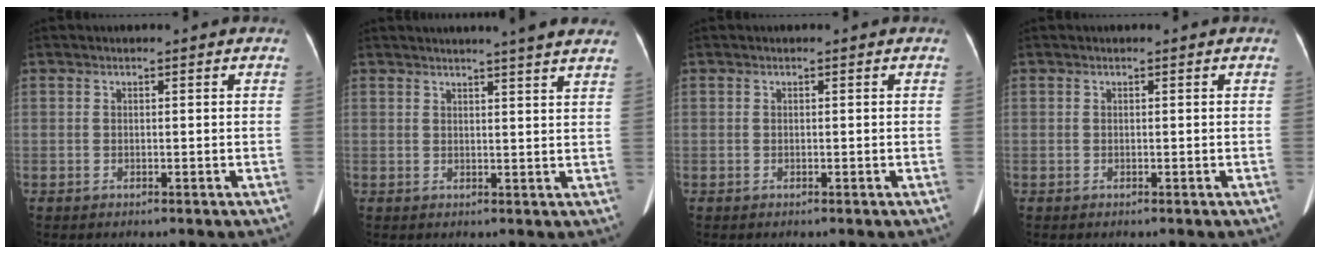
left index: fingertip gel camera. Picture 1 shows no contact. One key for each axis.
{"total": 8.6, "fx": 7.6, "fy": -0.6, "fz": 4.1, "tx": -0.053, "ty": 0.009, "tz": 0.074}
{"total": 0.0}
{"total": 0.0}